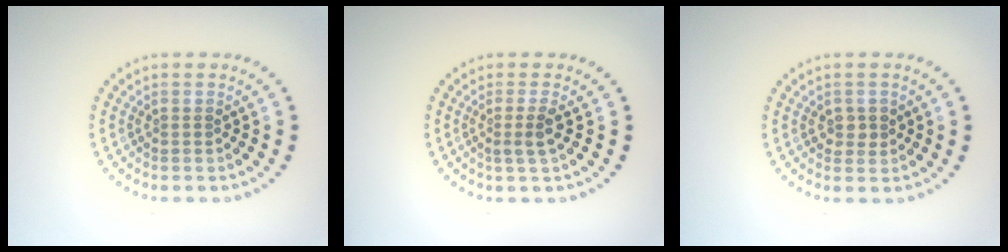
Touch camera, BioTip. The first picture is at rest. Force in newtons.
{"total": 1.6, "press": 1.2, "slide": 1.1}
{"total": 1.5, "press": 1.4, "slide": 0.4}